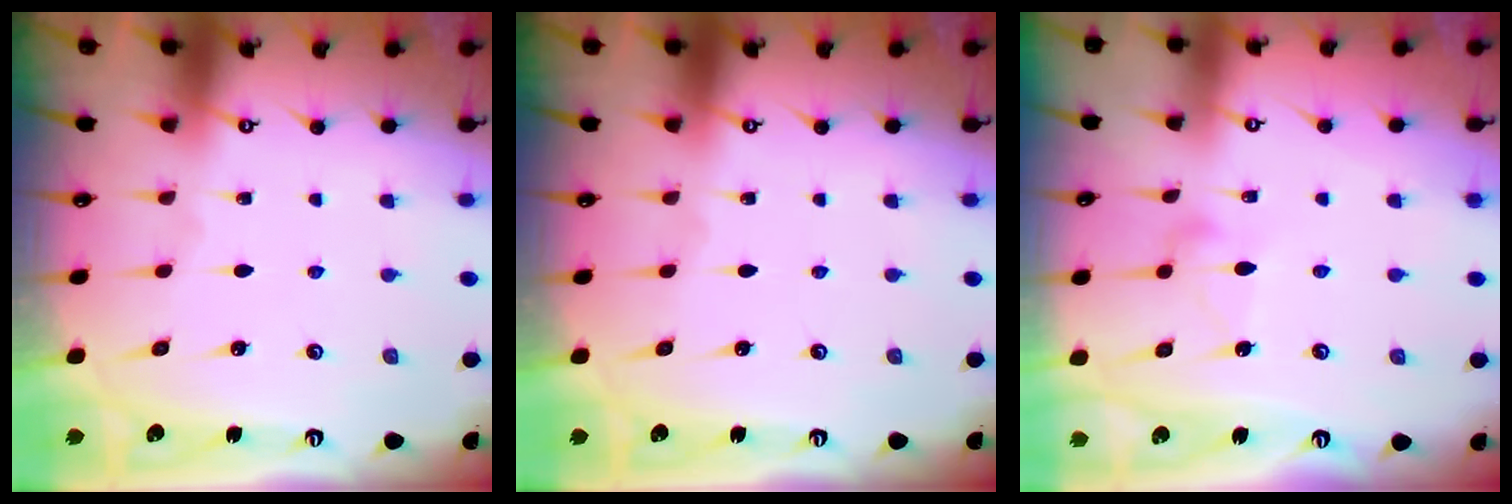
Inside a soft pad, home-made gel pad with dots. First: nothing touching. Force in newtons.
{"total": 0.0}
{"total": 8.2, "press": 8.2, "slide": 0.3}